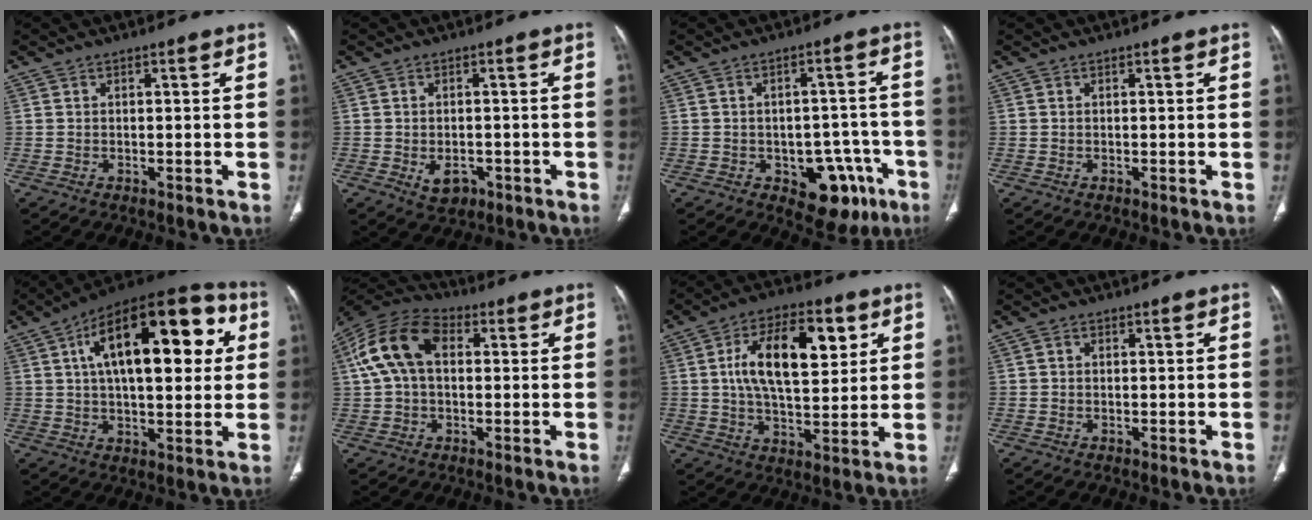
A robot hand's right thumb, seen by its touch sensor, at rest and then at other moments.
{"total": 4.2, "force": [-1.5, 2.9, 2.6], "torque": [-0.034, 0.005, -0.012]}
{"total": 11.1, "force": [-5.1, 6.8, 7.1], "torque": [-0.046, 0.032, -0.056]}
{"total": 0.0}
{"total": 25.5, "force": [6.8, 11.5, 21.7], "torque": [-0.307, 0.021, 0.095]}
{"total": 13.7, "force": [2.7, 8.8, 10.1], "torque": [-0.199, 0.035, 0.041]}
{"total": 16.9, "force": [4.8, 8.3, 13.9], "torque": [-0.206, -0.005, 0.079]}
{"total": 0.9, "force": [0.2, 0.8, 0.4], "torque": [-0.004, 0.003, 0.003]}